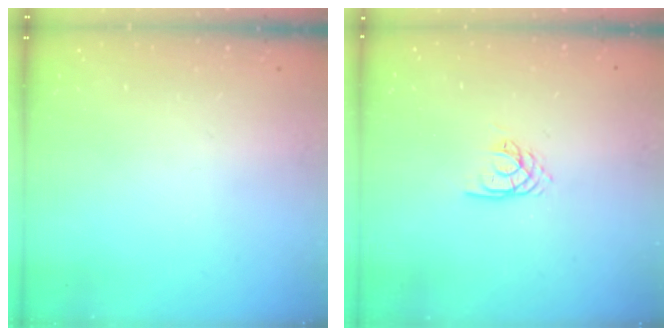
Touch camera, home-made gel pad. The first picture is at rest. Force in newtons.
{"total": 2.7, "press": 2.7, "slide": 0.1}